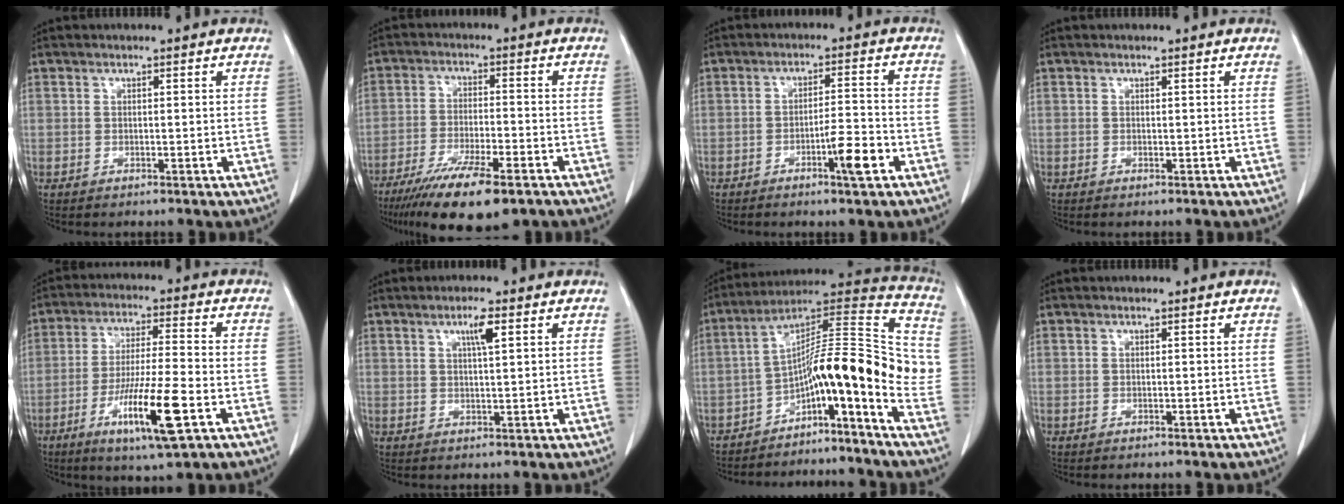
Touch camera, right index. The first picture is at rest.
{"total": 13.8, "force": [-9.5, 2.6, 9.6], "torque": [-0.166, -0.033, -0.153]}
{"total": 5.7, "force": [-2.9, 0.4, 5.0], "torque": [-0.076, -0.001, -0.047]}
{"total": 0.0}
{"total": 12.5, "force": [-5.1, 0.7, 11.4], "torque": [-0.208, -0.019, -0.088]}
{"total": 3.2, "force": [1.4, 0.1, 2.9], "torque": [-0.051, -0.001, 0.023]}
{"total": 15.1, "force": [-5.3, 2.3, 14.0], "torque": [-0.203, 0.061, -0.084]}
{"total": 0.0}